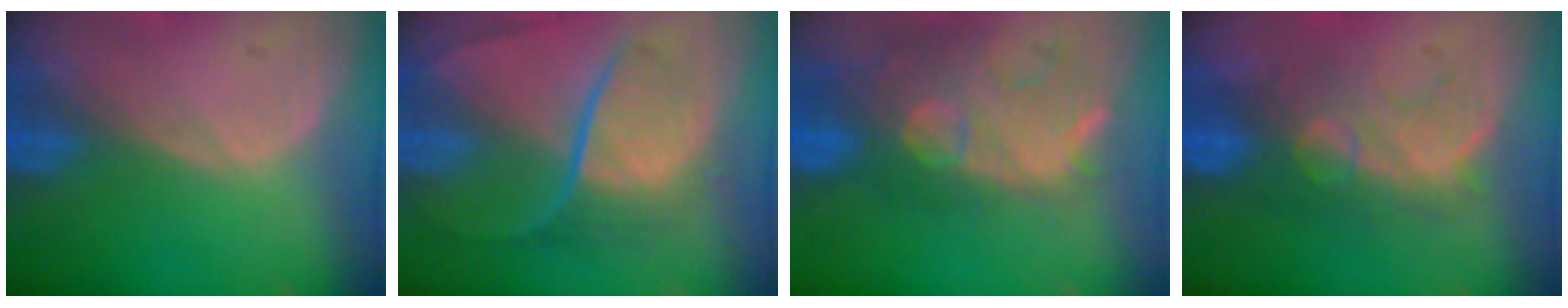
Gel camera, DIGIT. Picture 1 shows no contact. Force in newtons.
{"total": 9.3, "press": 7.7, "slide": 5.2}
{"total": 11.1, "press": 10.3, "slide": 4.1}
{"total": 7.8, "press": 7.7, "slide": 1.2}